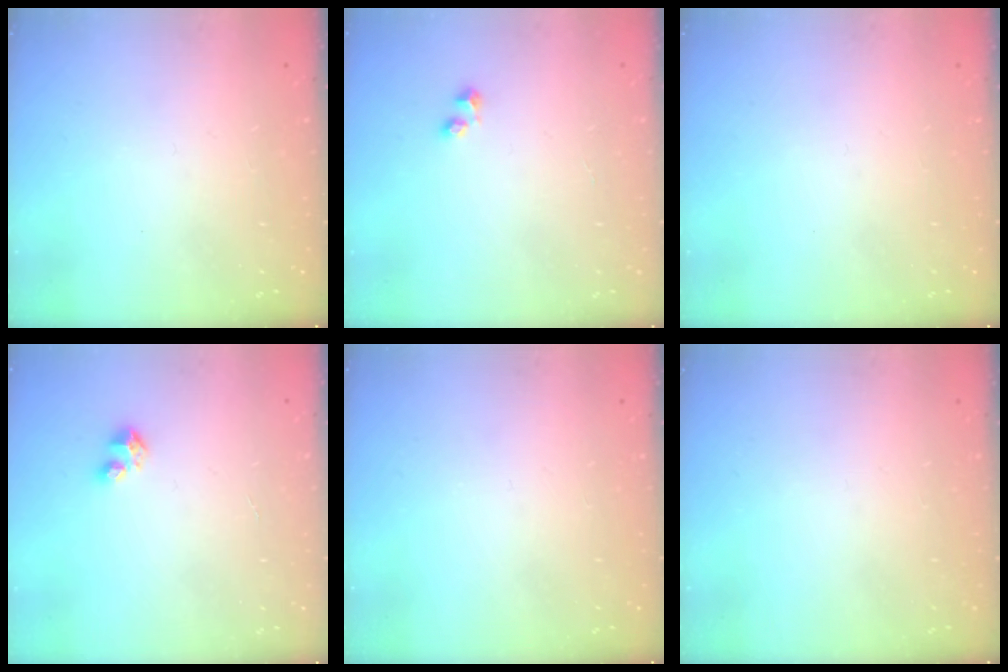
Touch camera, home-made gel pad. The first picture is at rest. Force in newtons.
{"total": 1.6, "press": 1.4, "slide": 0.6}
{"total": 0.0}
{"total": 2.9, "press": 2.9, "slide": 0.3}
{"total": 0.0}
{"total": 0.0}